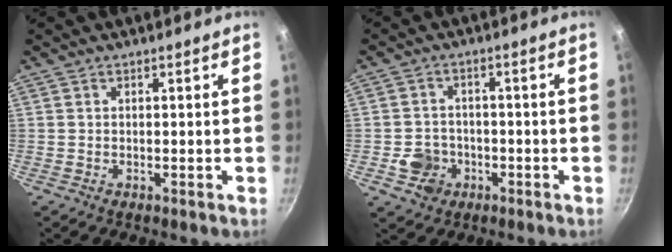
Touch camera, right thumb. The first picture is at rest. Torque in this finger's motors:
{"motor_torque": [0.77, 0.68, 0.25, 0.07, 0.03]}